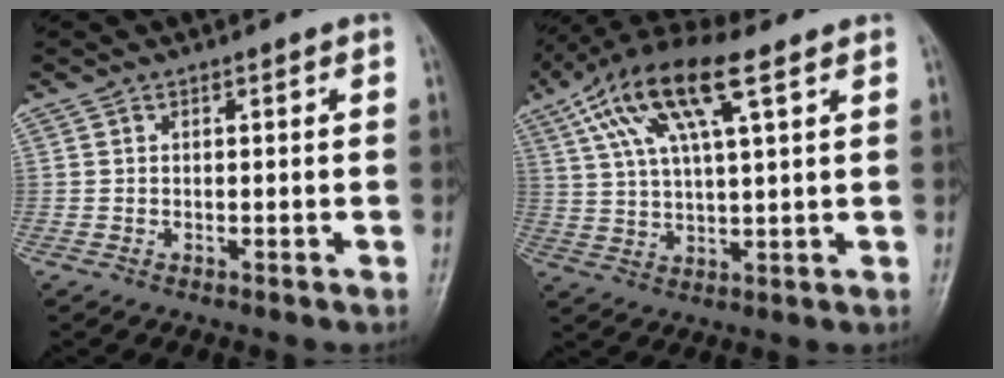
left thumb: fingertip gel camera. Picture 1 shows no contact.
{"total": 14.9, "force": [7.0, 4.7, 12.4], "torque": [-0.241, 0.011, 0.126]}